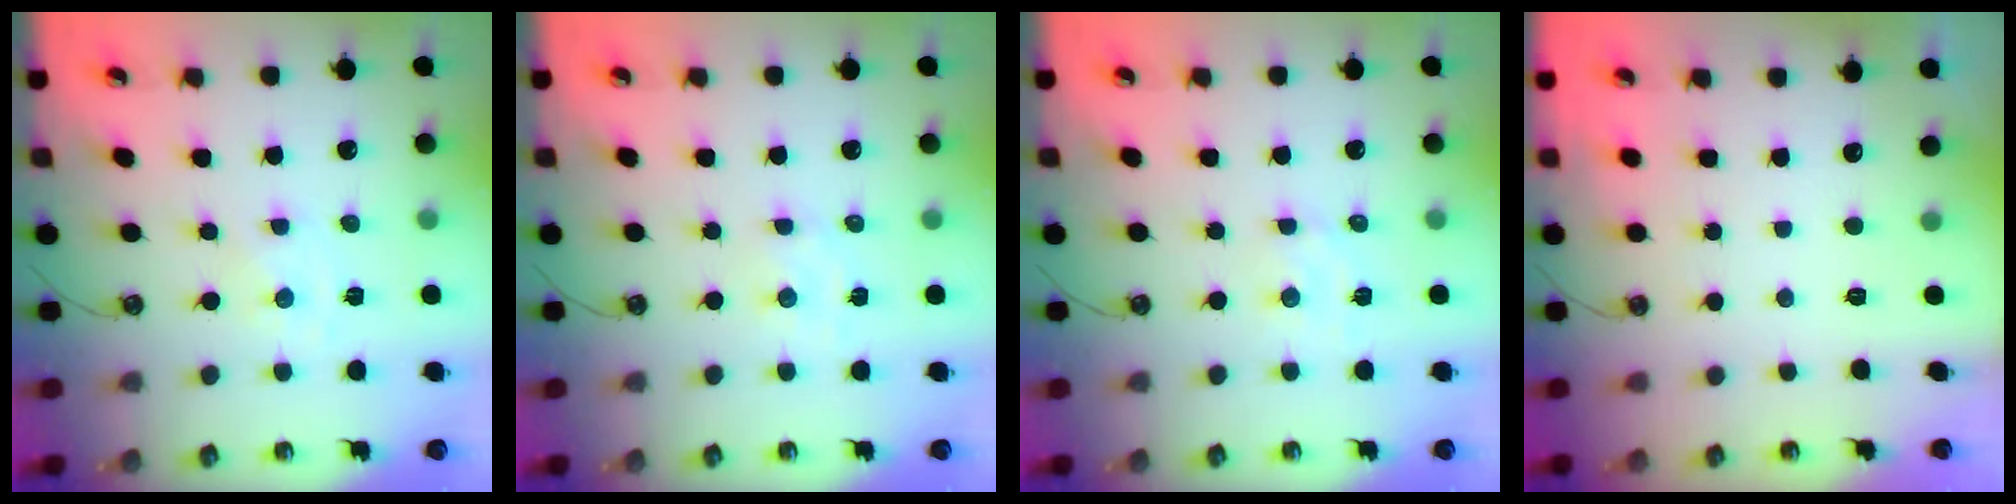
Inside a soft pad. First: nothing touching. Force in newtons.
{"total": 2.0, "press": 2.0, "slide": 0.3}
{"total": 2.6, "press": 2.6, "slide": 0.6}
{"total": 0.0}